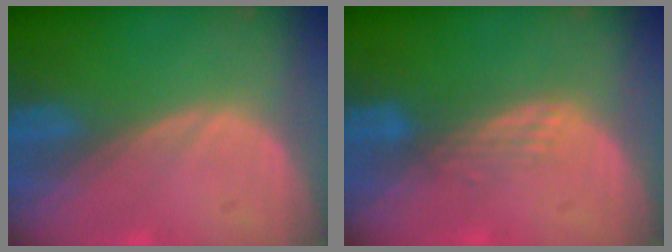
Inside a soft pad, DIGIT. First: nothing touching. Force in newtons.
{"total": 3.0, "press": 2.5, "slide": 1.7}